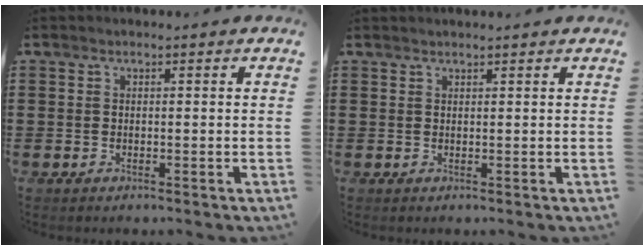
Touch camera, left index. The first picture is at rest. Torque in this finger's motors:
{"motor_torque": [0.02, 0.18, 0.13, 0.00]}